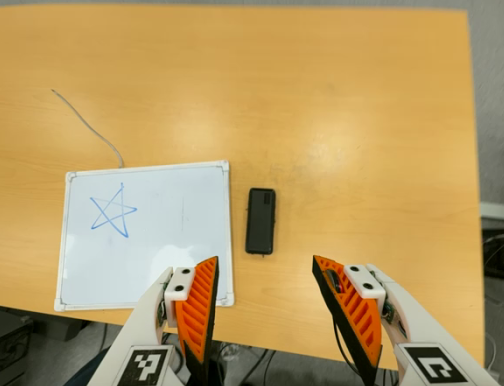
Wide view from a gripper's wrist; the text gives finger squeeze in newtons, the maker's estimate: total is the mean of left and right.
{"total": 0.0}